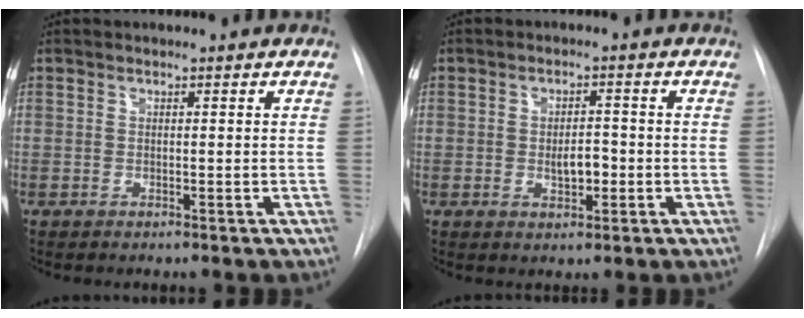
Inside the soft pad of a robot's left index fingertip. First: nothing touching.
{"total": 3.7, "force": [-1.7, 1.5, 2.9], "torque": [-0.041, -0.003, -0.021]}